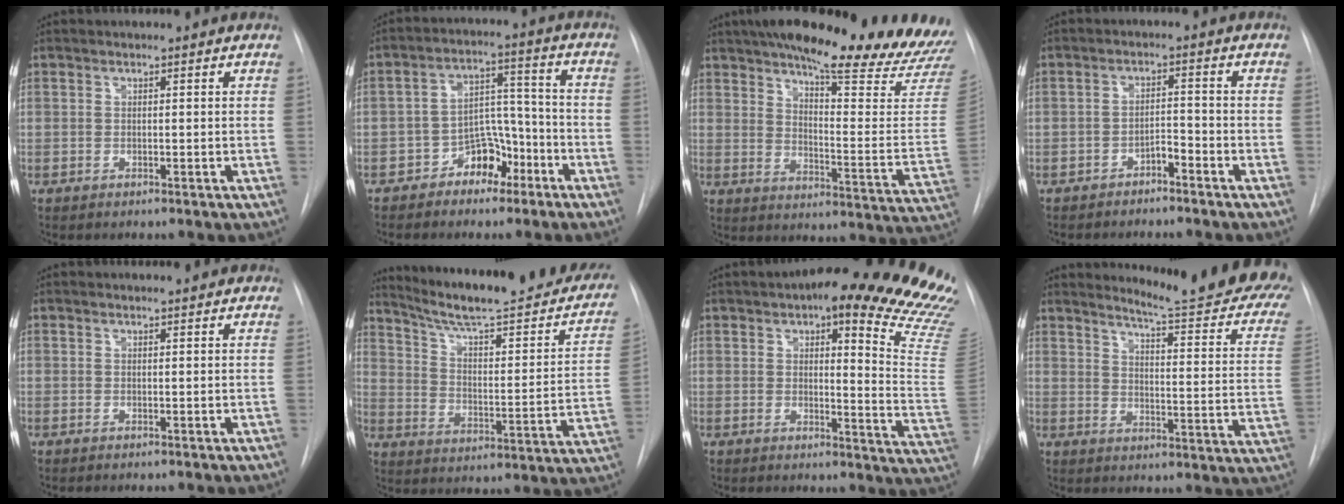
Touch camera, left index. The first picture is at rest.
{"total": 7.4, "force": [-4.6, 4.5, 3.8], "torque": [-0.065, 0.029, -0.073]}
{"total": 28.5, "force": [24.2, 3.5, 14.5], "torque": [-0.198, -0.075, 0.303]}
{"total": 3.3, "force": [-2.7, 1.0, 1.7], "torque": [-0.025, 0.007, -0.044]}
{"total": 2.3, "force": [2.0, 0.7, 0.7], "torque": [-0.010, 0.013, 0.015]}
{"total": 27.7, "force": [23.1, 4.1, 14.8], "torque": [-0.216, -0.044, 0.304]}
{"total": 21.4, "force": [16.5, 2.8, 13.3], "torque": [-0.142, -0.058, 0.173]}
{"total": 18.8, "force": [16.6, 0.4, 8.9], "torque": [-0.118, -0.100, 0.190]}